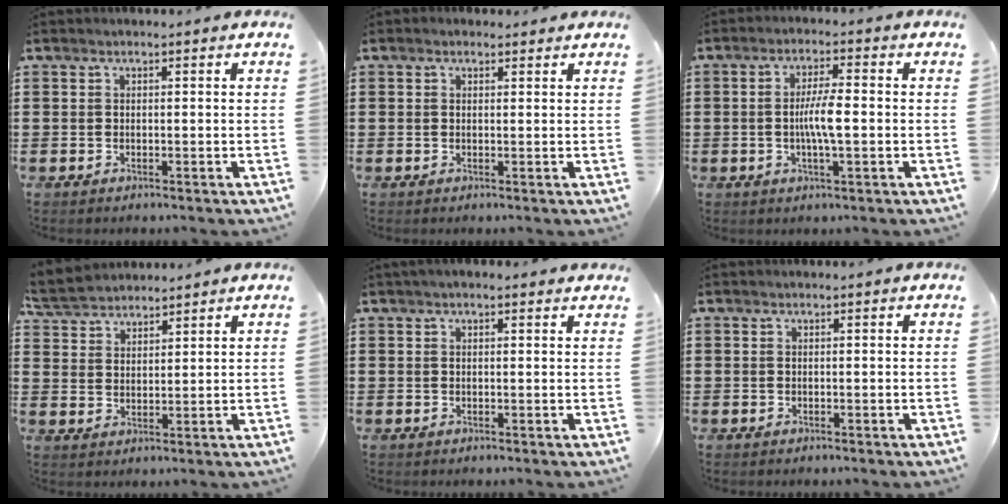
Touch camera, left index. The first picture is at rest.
{"total": 0.7, "force": [0.4, 0.5, 0.3], "torque": [-0.006, 0.005, 0.008]}
{"total": 5.5, "force": [-0.6, 1.0, 5.3], "torque": [-0.109, -0.002, -0.018]}
{"total": 4.3, "force": [4.0, 1.5, 0.7], "torque": [-0.032, -0.008, 0.074]}
{"total": 1.1, "force": [0.6, 0.5, 0.7], "torque": [-0.015, 0.005, 0.010]}
{"total": 0.0}